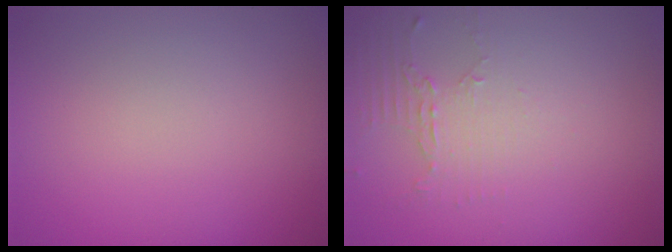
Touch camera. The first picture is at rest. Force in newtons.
{"total": 2.2, "press": 1.6, "slide": 1.5}